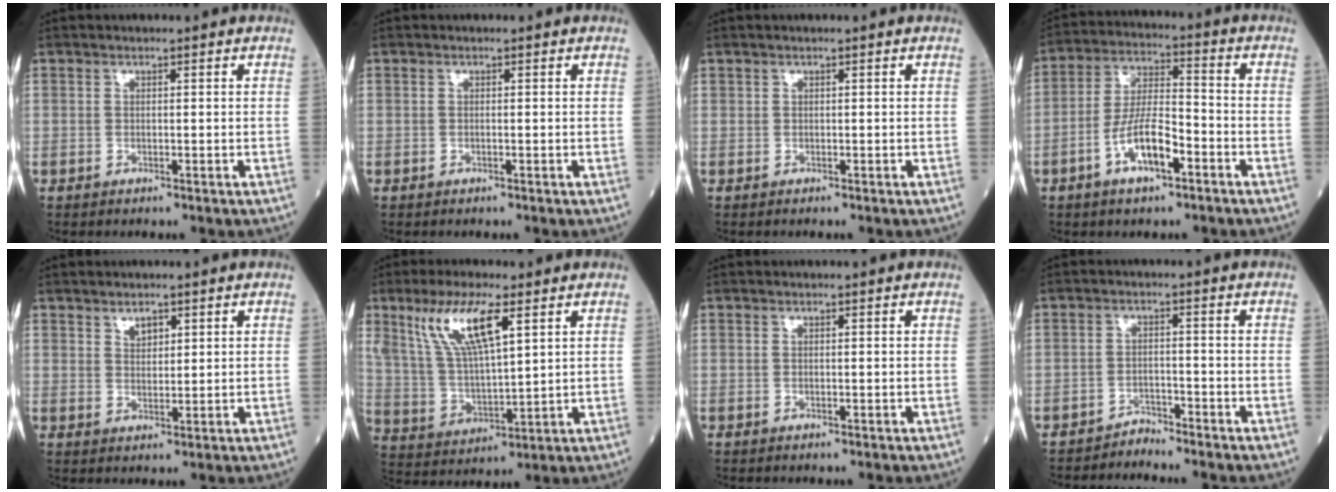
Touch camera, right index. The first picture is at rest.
{"total": 0.0}
{"total": 0.0}
{"total": 9.0, "force": [-4.2, 2.7, 7.5], "torque": [-0.152, 0.007, -0.078]}
{"total": 2.3, "force": [1.5, 1.2, 1.3], "torque": [-0.022, 0.000, 0.031]}
{"total": 11.8, "force": [6.1, 2.7, 9.8], "torque": [-0.210, 0.008, 0.124]}
{"total": 0.0}
{"total": 2.4, "force": [-2.2, -0.2, -0.8], "torque": [0.021, -0.010, -0.037]}